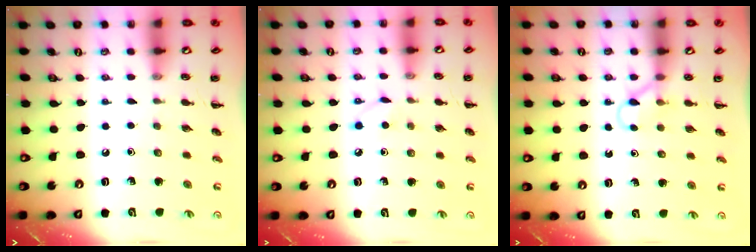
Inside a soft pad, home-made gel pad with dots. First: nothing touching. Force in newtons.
{"total": 3.9, "press": 3.7, "slide": 1.2}
{"total": 2.9, "press": 2.8, "slide": 0.9}